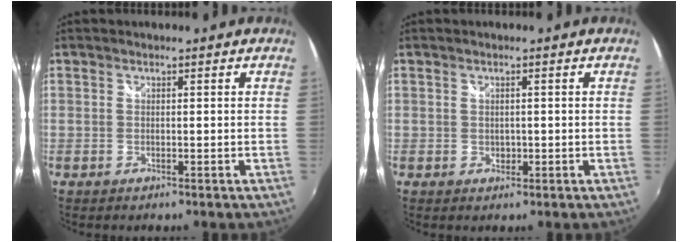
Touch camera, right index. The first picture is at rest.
{"total": 1.1, "force": [0.0, 1.0, 0.6], "torque": [-0.007, 0.000, 0.001]}